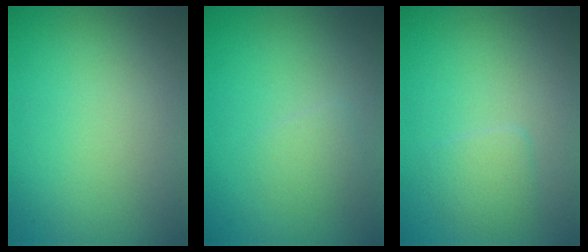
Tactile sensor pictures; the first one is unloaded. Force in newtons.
{"total": 1.4, "press": 1.4, "slide": 0.1}
{"total": 1.6, "press": 1.6, "slide": 0.1}